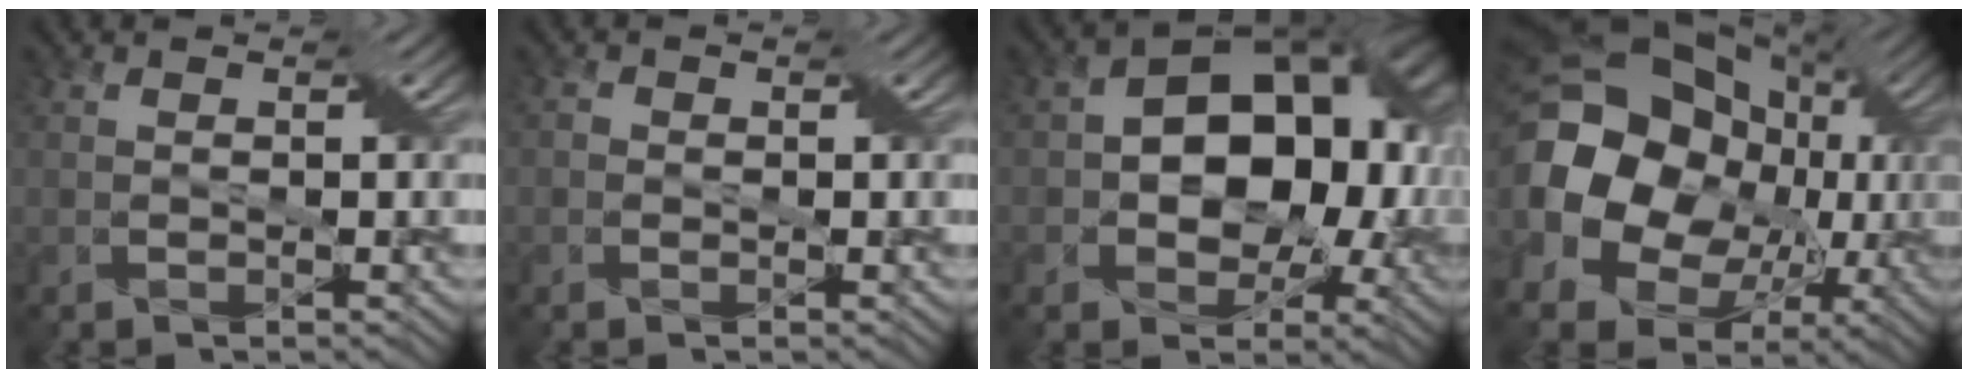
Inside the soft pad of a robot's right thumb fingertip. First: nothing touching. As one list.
[{"total": 0.9, "force": [-0.2, 0.8, 0.1], "torque": [-0.001, -0.003, -0.006]}, {"total": 16.6, "force": [0.8, 11.7, 11.8], "torque": [-0.139, 0.001, 0.014]}, {"total": 20.3, "force": [0.0, 15.6, 13.0], "torque": [-0.275, -0.003, 0.013]}]